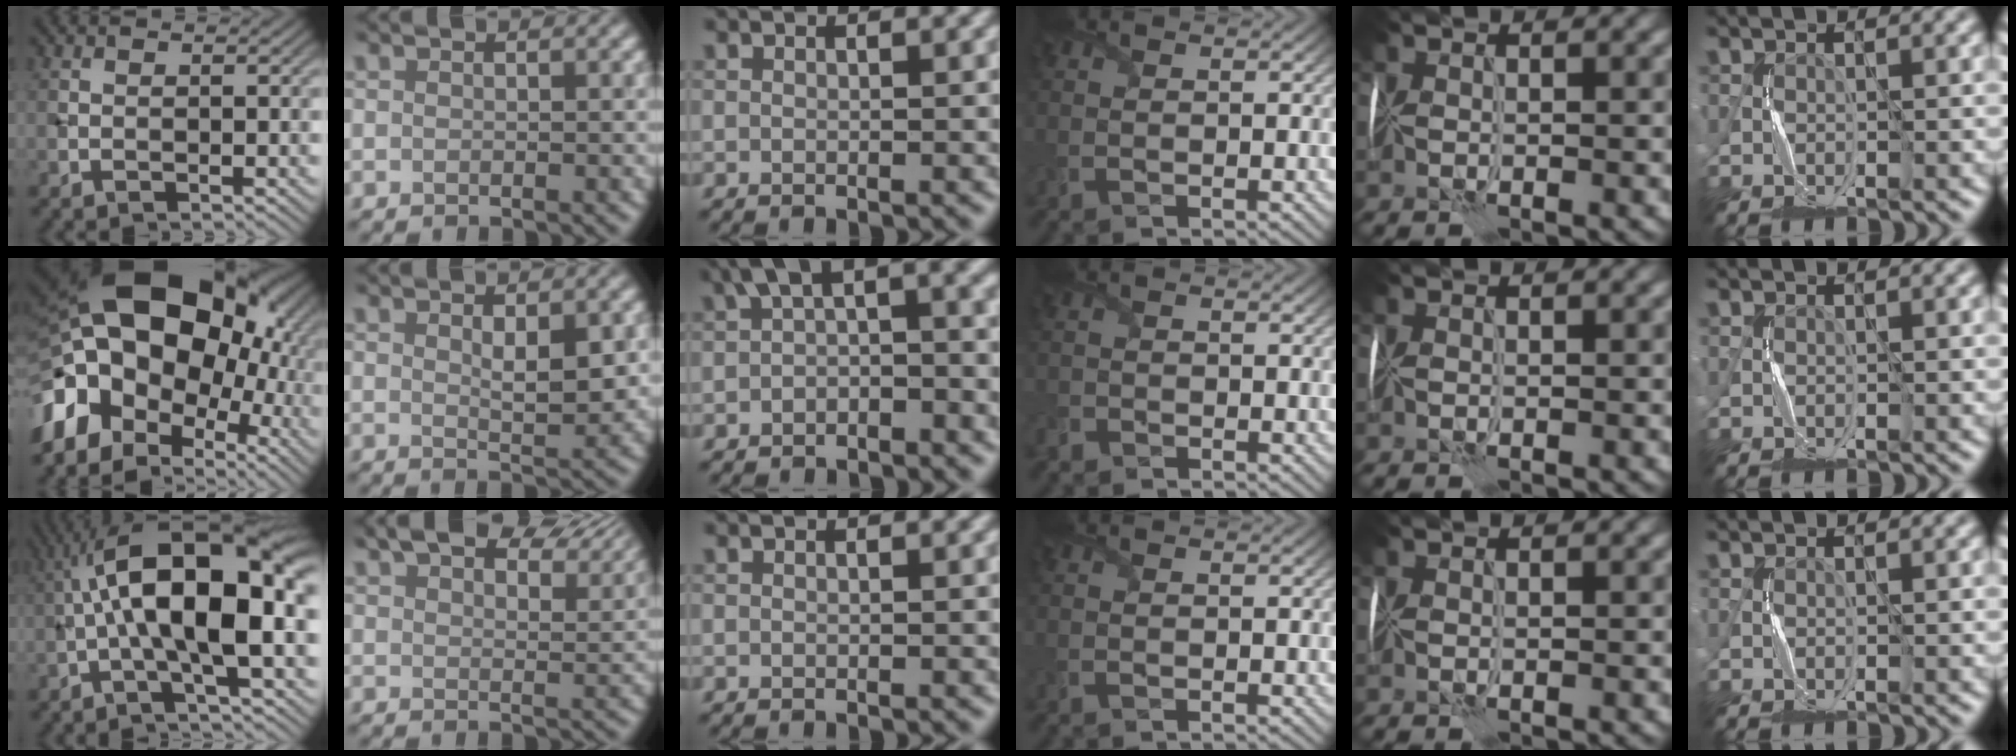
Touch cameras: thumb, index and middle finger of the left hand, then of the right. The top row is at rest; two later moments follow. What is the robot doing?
{"motion": "fold", "object": "wrapping paper"}